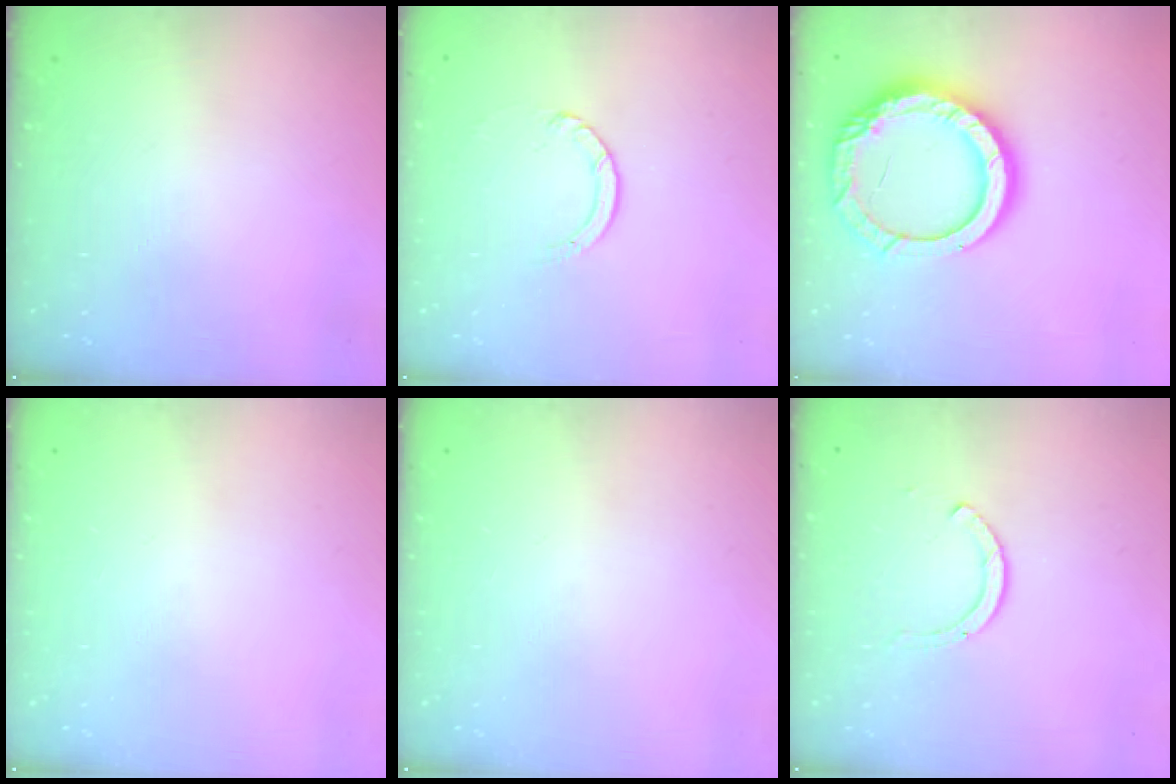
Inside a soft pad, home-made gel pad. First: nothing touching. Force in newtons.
{"total": 2.4, "press": 2.4, "slide": 0.2}
{"total": 16.9, "press": 16.8, "slide": 1.2}
{"total": 0.0}
{"total": 0.0}
{"total": 2.0, "press": 1.9, "slide": 0.3}